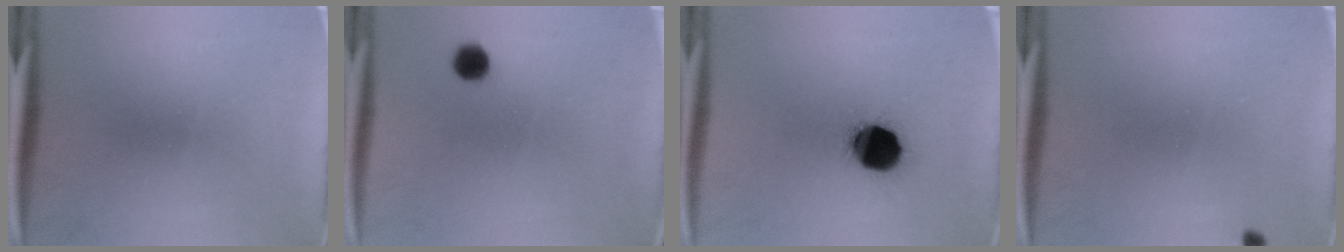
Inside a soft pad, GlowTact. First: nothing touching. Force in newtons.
{"total": 3.1}
{"total": 13.7}
{"total": 0.6}